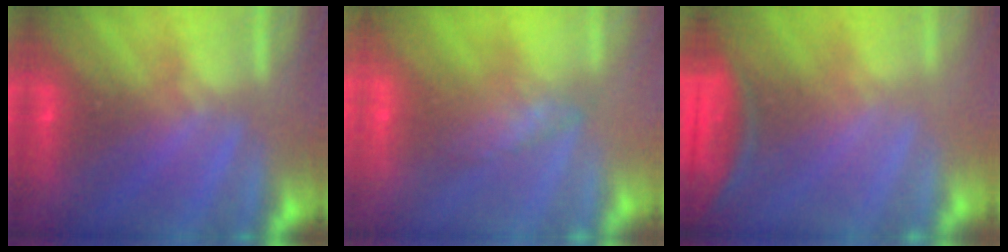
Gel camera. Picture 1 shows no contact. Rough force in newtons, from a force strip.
{"total": 8.5}
{"total": 3.6}